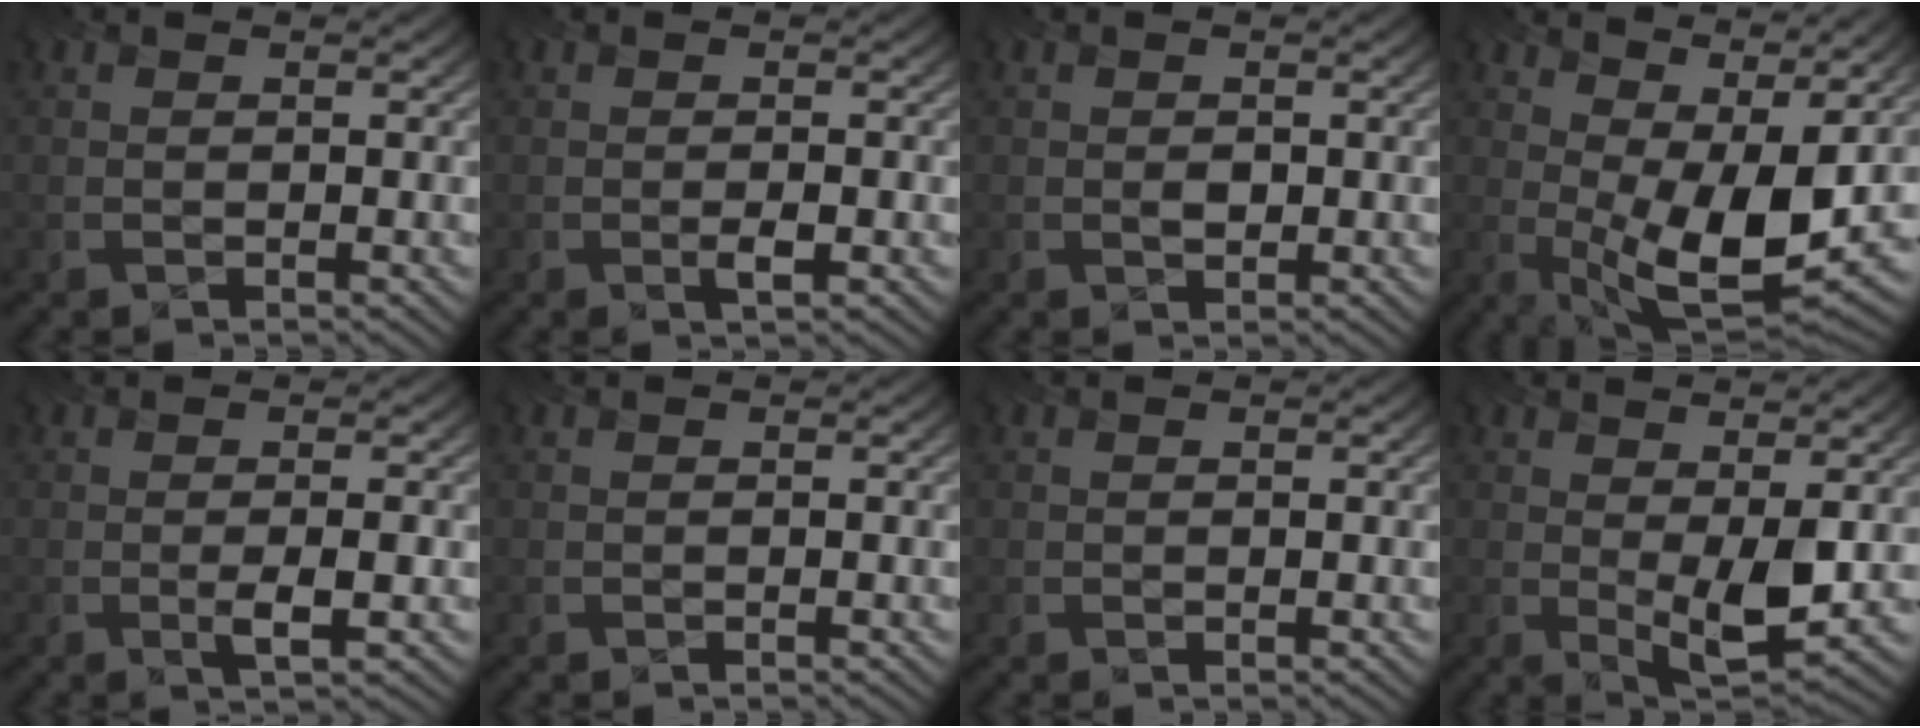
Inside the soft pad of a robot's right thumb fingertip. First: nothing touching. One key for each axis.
{"total": 1.6, "fx": -0.4, "fy": 0.4, "fz": 1.4, "tx": -0.026, "ty": -0.002, "tz": -0.007}
{"total": 1.0, "fx": -0.1, "fy": 0.7, "fz": 0.7, "tx": -0.013, "ty": -0.005, "tz": -0.001}
{"total": 12.4, "fx": 3.7, "fy": 5.3, "fz": 10.6, "tx": -0.188, "ty": -0.015, "tz": 0.069}
{"total": 2.2, "fx": -0.3, "fy": 0.4, "fz": 2.1, "tx": -0.040, "ty": -0.003, "tz": -0.005}
{"total": 0.0}
{"total": 0.0}
{"total": 5.8, "fx": 0.5, "fy": 2.1, "fz": 5.4, "tx": -0.101, "ty": -0.011, "tz": 0.015}